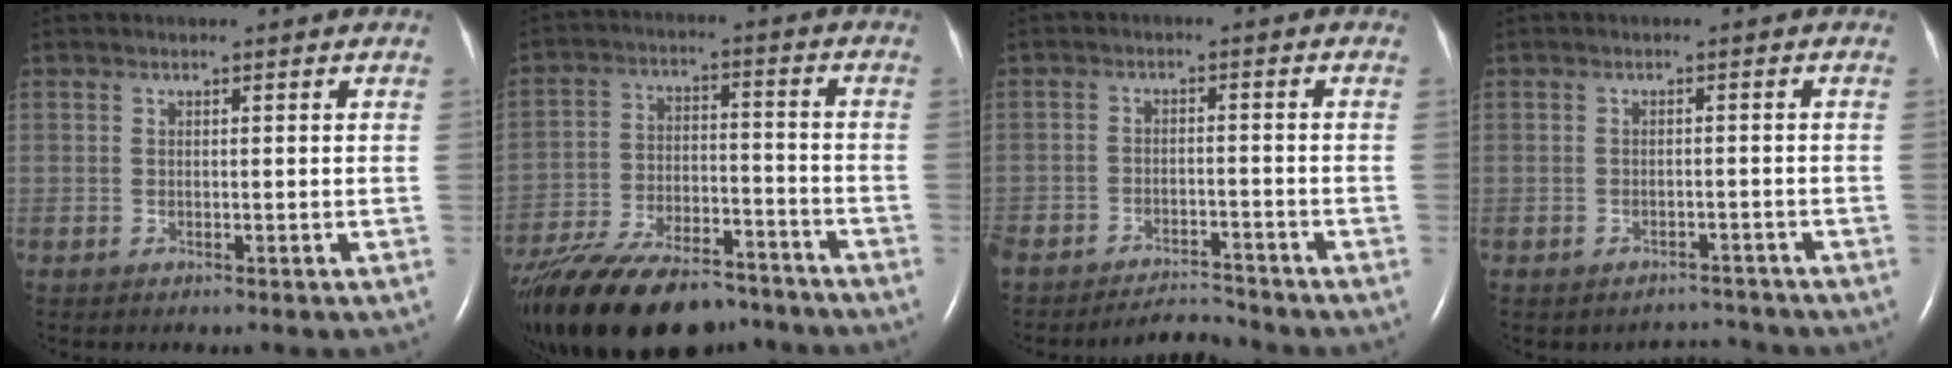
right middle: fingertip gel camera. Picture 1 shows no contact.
{"total": 23.1, "force": [-18.6, 7.6, 11.4], "torque": [-0.230, -0.028, -0.293]}
{"total": 4.7, "force": [-4.7, 0.3, 0.1], "torque": [-0.002, -0.006, -0.079]}
{"total": 2.2, "force": [-2.0, 0.8, -0.4], "torque": [0.002, 0.006, -0.024]}